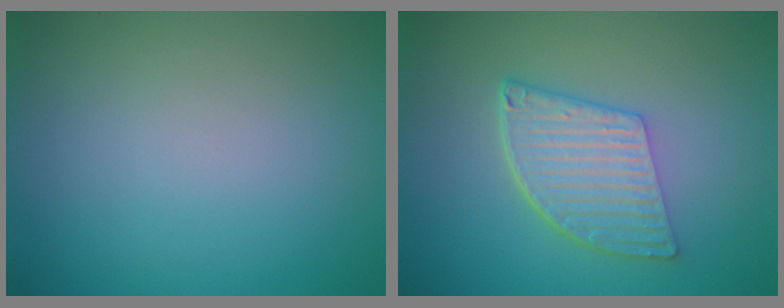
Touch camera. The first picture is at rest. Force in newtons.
{"total": 5.9, "press": 4.2, "slide": 4.2}